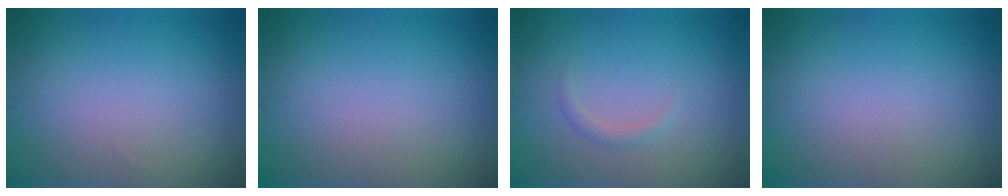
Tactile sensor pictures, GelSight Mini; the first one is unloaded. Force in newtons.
{"total": 0.0}
{"total": 1.0, "press": 1.0, "slide": 0.0}
{"total": 0.0}